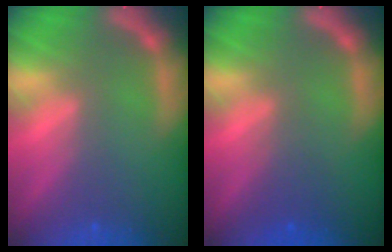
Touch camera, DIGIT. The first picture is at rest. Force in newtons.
{"total": 1.9}